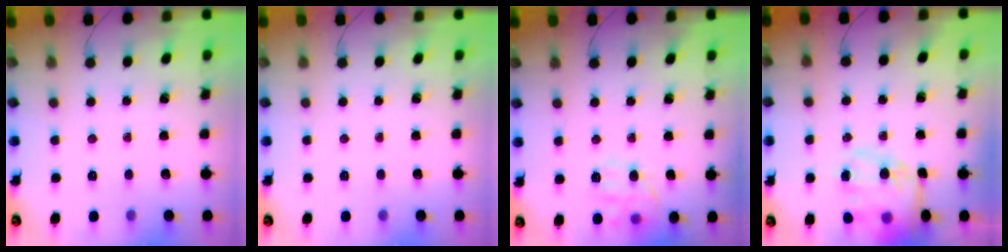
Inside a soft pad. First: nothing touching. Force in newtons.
{"total": 0.0}
{"total": 11.1, "press": 11.1, "slide": 0.4}
{"total": 15.8, "press": 15.4, "slide": 3.6}